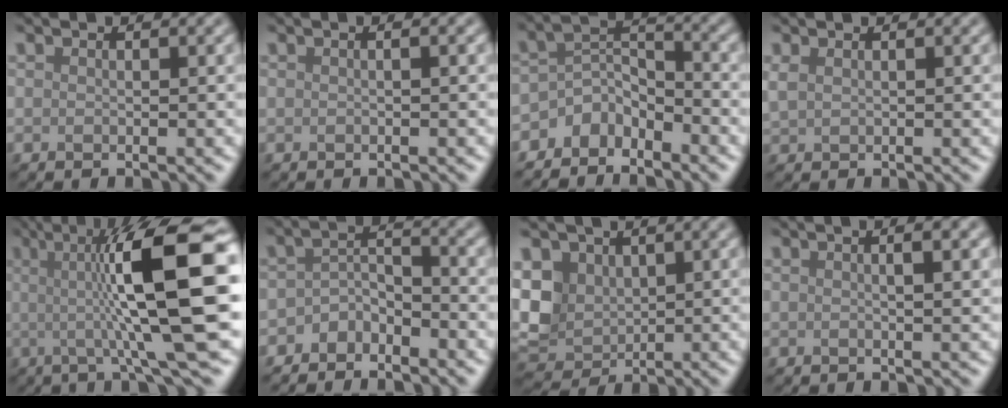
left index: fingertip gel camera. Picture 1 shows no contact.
{"total": 0.8, "force": [0.1, 0.0, 0.8], "torque": [-0.015, 0.003, -0.001]}
{"total": 3.3, "force": [-2.7, 1.5, 1.2], "torque": [-0.022, 0.003, -0.061]}
{"total": 0.8, "force": [0.4, 0.3, 0.6], "torque": [-0.018, 0.001, 0.011]}
{"total": 13.3, "force": [1.3, 2.7, 13.0], "torque": [-0.169, 0.014, 0.016]}
{"total": 2.5, "force": [-2.0, 1.1, 1.0], "torque": [-0.022, 0.012, -0.043]}
{"total": 5.1, "force": [1.1, 4.2, 2.8], "torque": [-0.069, 0.002, 0.015]}
{"total": 2.8, "force": [0.9, 0.9, 2.6], "torque": [-0.019, 0.005, -0.003]}